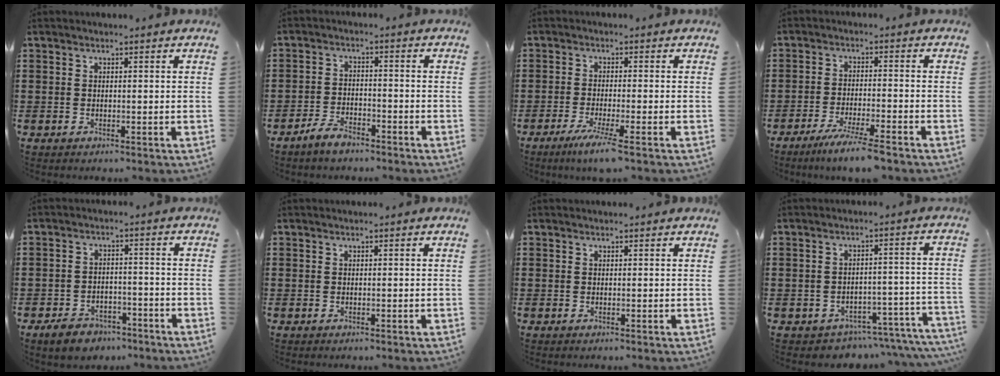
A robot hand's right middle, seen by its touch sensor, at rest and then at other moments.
{"total": 3.8, "force": [-3.2, 1.3, 1.5], "torque": [-0.042, 0.006, -0.067]}
{"total": 4.0, "force": [-2.7, -0.3, 3.0], "torque": [-0.062, -0.016, -0.050]}
{"total": 5.5, "force": [-4.6, -0.2, 2.9], "torque": [-0.059, -0.015, -0.085]}
{"total": 4.2, "force": [-3.8, 1.7, 0.8], "torque": [-0.025, 0.009, -0.078]}
{"total": 0.0}
{"total": 0.0}
{"total": 3.6, "force": [-3.5, 0.8, 0.4], "torque": [-0.015, 0.007, -0.074]}